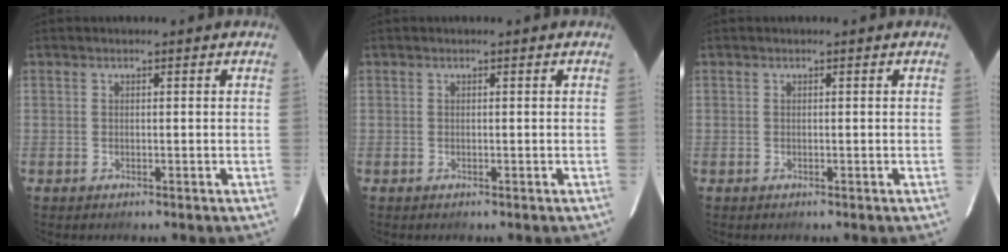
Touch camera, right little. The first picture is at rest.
{"total": 0.0}
{"total": 0.0}